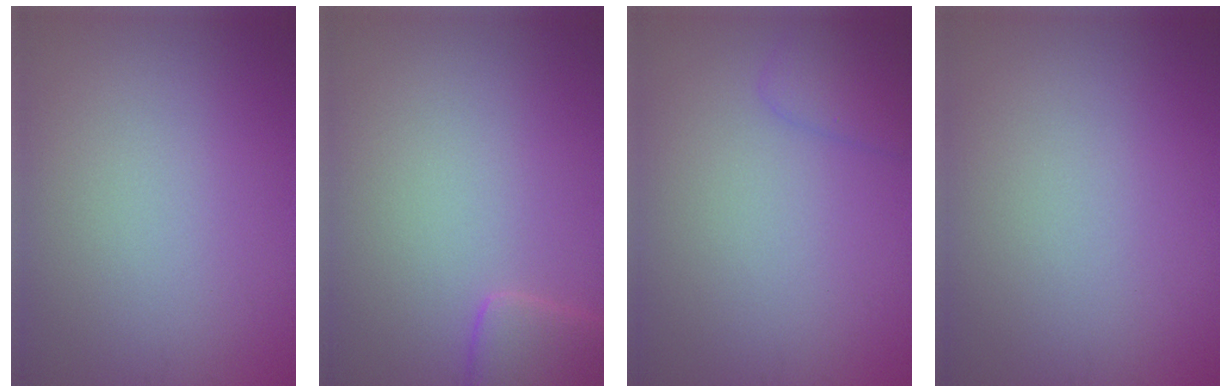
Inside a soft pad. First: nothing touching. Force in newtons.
{"total": 2.4, "press": 2.4, "slide": 0.2}
{"total": 2.0, "press": 2.0, "slide": 0.1}
{"total": 0.0}